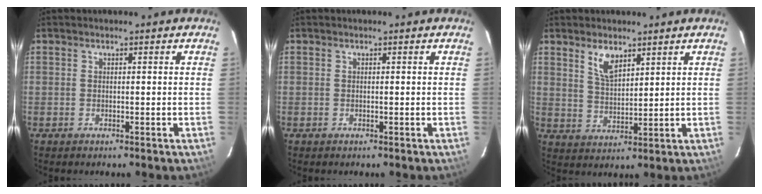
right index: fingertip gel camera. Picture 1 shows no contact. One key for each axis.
{"total": 0.0}
{"total": 5.5, "fx": 3.5, "fy": 2.3, "fz": 3.5, "tx": -0.063, "ty": 0.000, "tz": 0.070}